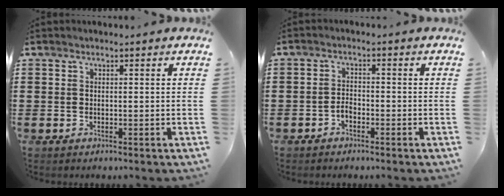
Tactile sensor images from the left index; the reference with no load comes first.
{"total": 1.9, "force": [-1.3, 0.9, 1.1], "torque": [-0.032, 0.002, -0.028]}